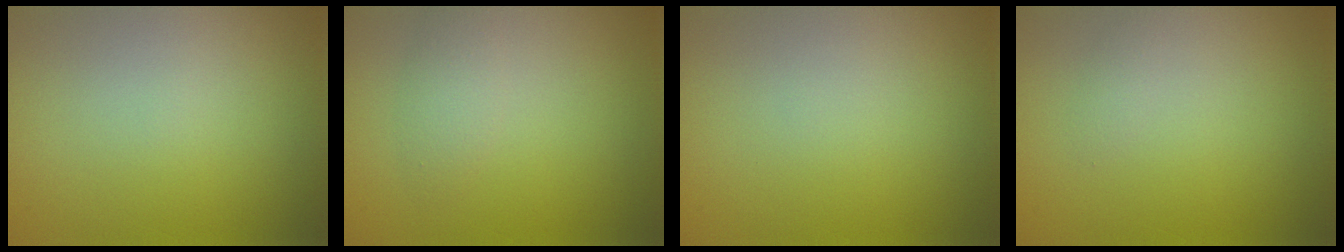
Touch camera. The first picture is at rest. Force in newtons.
{"total": 1.6, "press": 1.6, "slide": 0.1}
{"total": 0.0}
{"total": 0.6, "press": 0.6, "slide": 0.0}